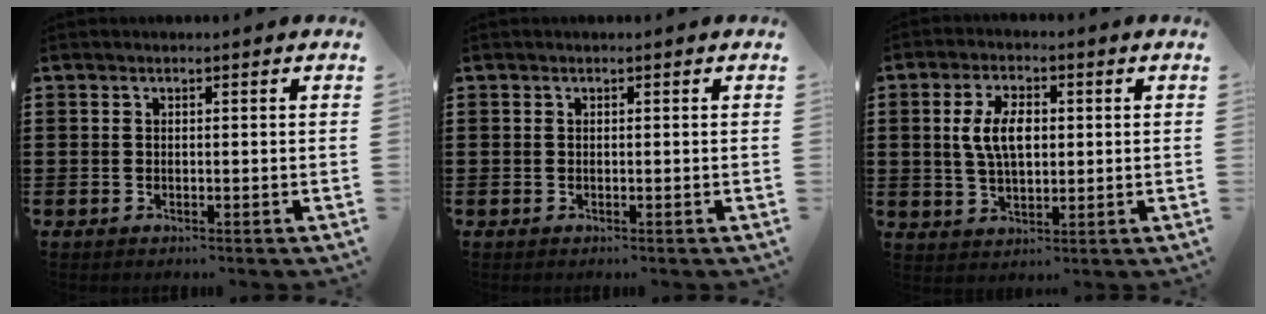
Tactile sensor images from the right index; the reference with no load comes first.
{"total": 0.0}
{"total": 6.7, "force": [0.8, 3.4, 5.7], "torque": [-0.114, 0.006, 0.008]}